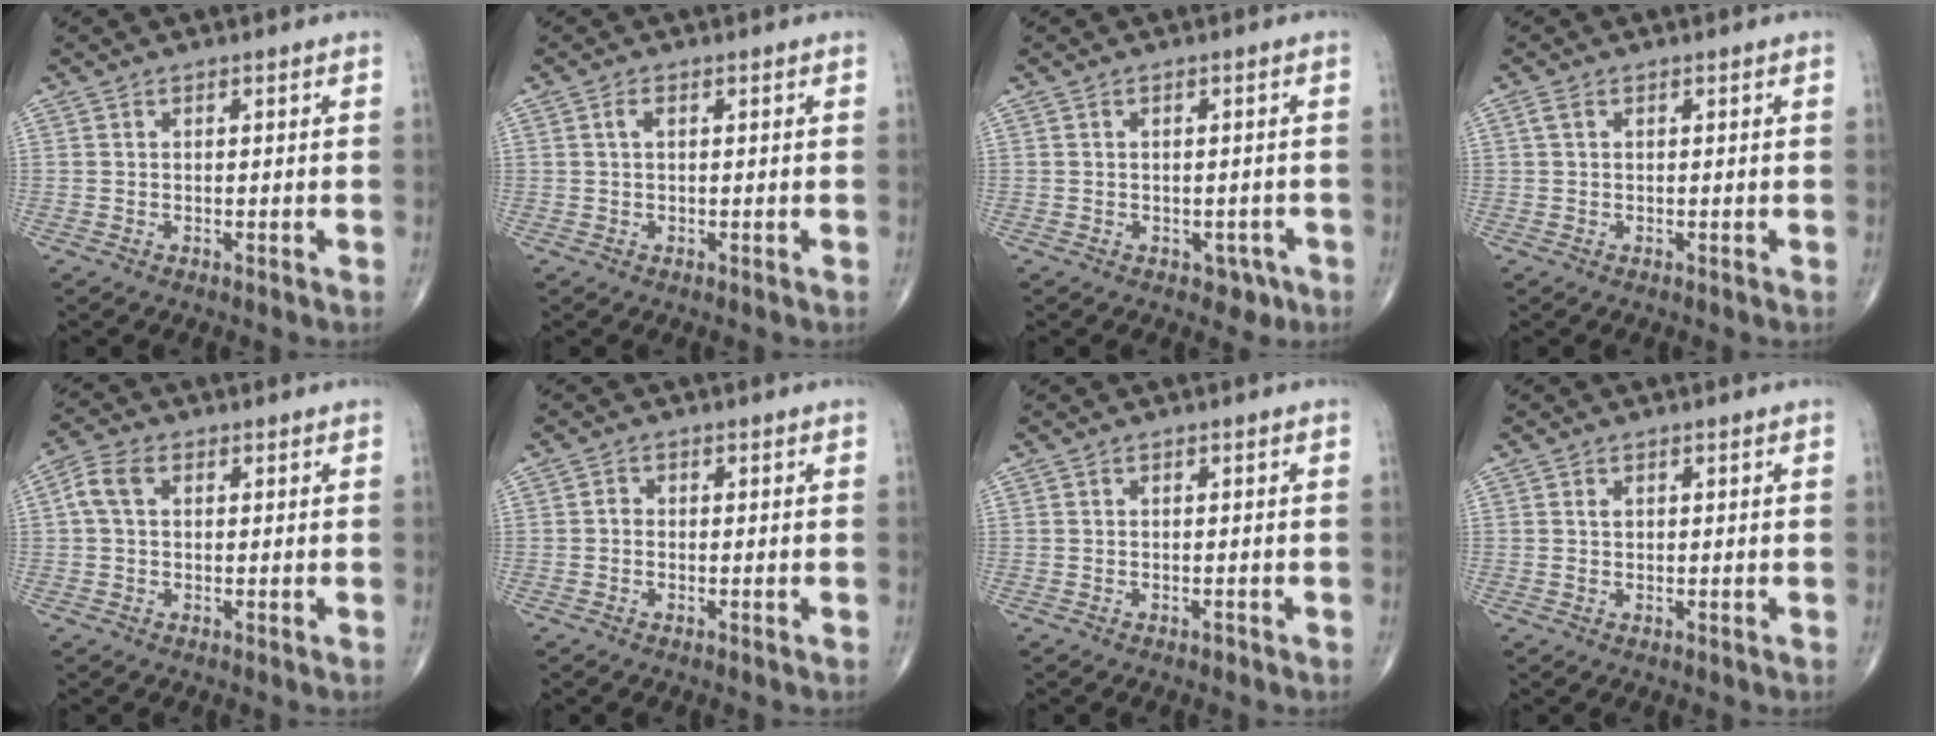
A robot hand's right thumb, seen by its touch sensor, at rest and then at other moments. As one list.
[{"total": 1.3, "force": [0.3, 0.6, 1.1], "torque": [-0.024, 0.004, 0.005]}, {"total": 2.7, "force": [-1.3, 2.1, 1.2], "torque": [0.003, 0.004, -0.012]}, {"total": 1.4, "force": [0.5, 0.8, 1.0], "torque": [-0.028, 0.009, 0.011]}, {"total": 4.7, "force": [0.9, 3.1, 3.4], "torque": [-0.079, 0.016, 0.015]}, {"total": 1.1, "force": [-0.3, 0.8, 0.7], "torque": [-0.008, 0.003, -0.008]}, {"total": 0.5, "force": [-0.4, 0.2, 0.2], "torque": [-0.003, -0.001, -0.008]}, {"total": 0.9, "force": [0.3, 0.6, 0.6], "torque": [-0.011, -0.002, 0.007]}]